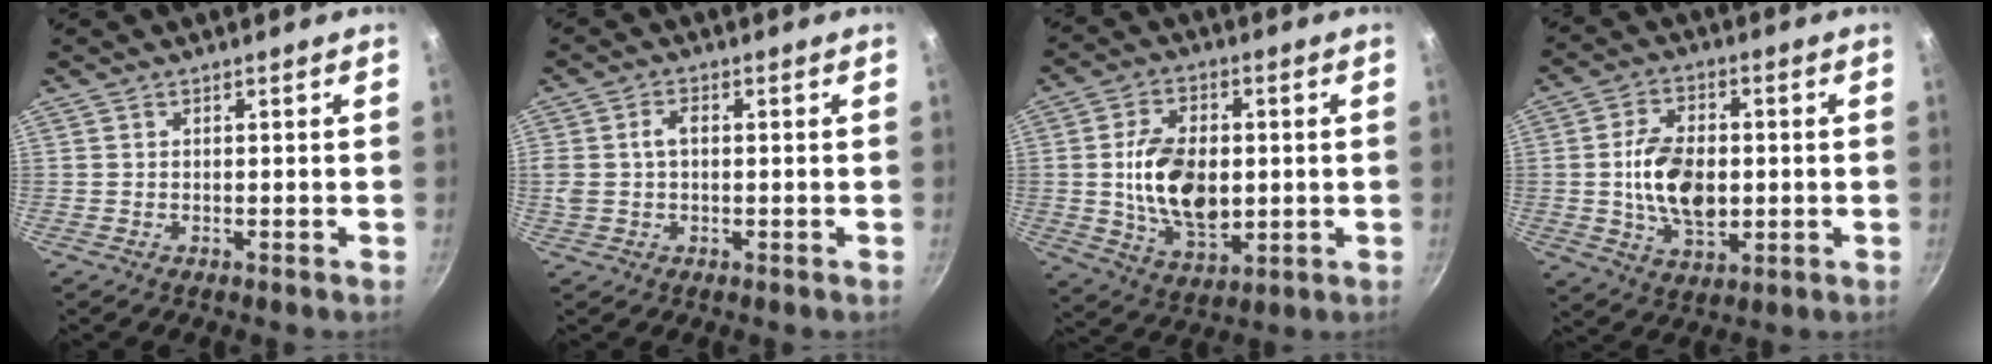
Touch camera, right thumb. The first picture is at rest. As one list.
[{"total": 4.4, "force": [0.3, 2.9, 3.3], "torque": [-0.075, 0.014, 0.007]}, {"total": 14.7, "force": [0.1, 8.9, 11.6], "torque": [-0.182, -0.007, 0.010]}, {"total": 12.7, "force": [-0.3, 7.8, 10.1], "torque": [-0.160, 0.001, -0.001]}]